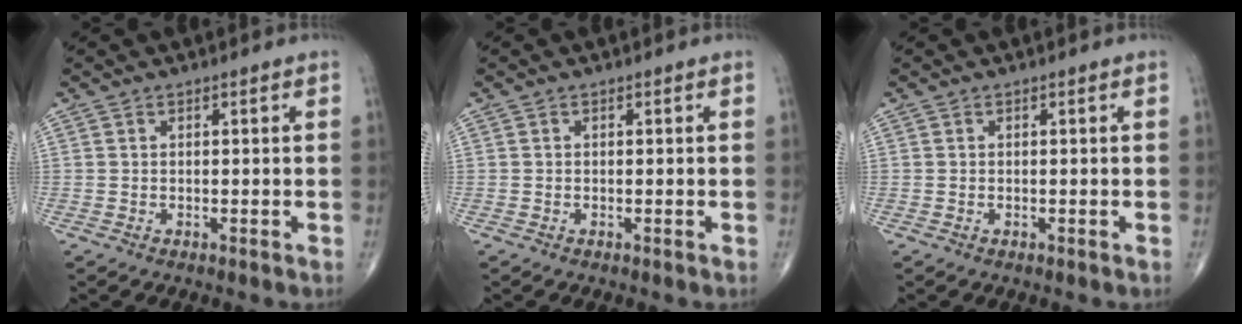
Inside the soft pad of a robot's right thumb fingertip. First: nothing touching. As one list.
[{"total": 0.0}, {"total": 0.0}]